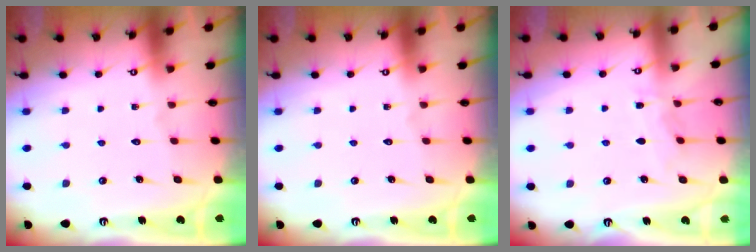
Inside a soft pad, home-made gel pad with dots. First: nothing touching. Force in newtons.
{"total": 0.0}
{"total": 5.4, "press": 5.4, "slide": 0.6}